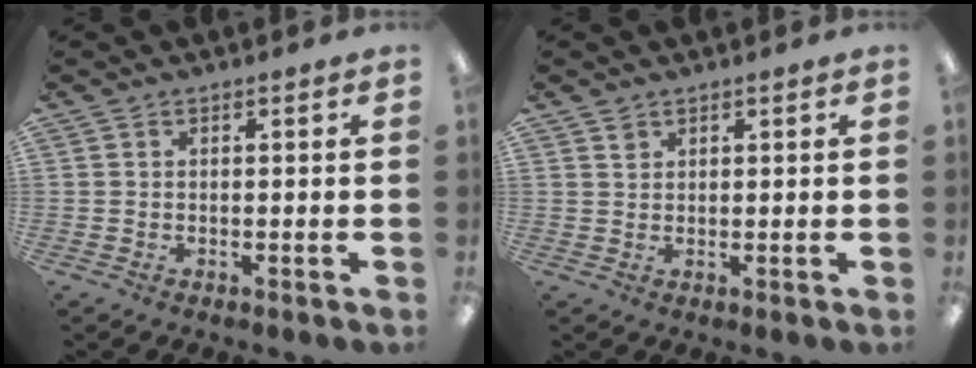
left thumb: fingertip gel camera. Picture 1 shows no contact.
{"total": 1.5, "force": [1.2, 0.9, 0.2], "torque": [0.003, -0.004, 0.022]}